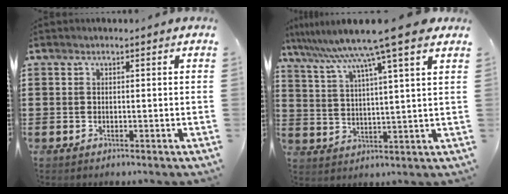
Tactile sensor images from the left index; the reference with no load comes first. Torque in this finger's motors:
{"motor_torque": [1.86, -0.28, 1.05, 0.21]}